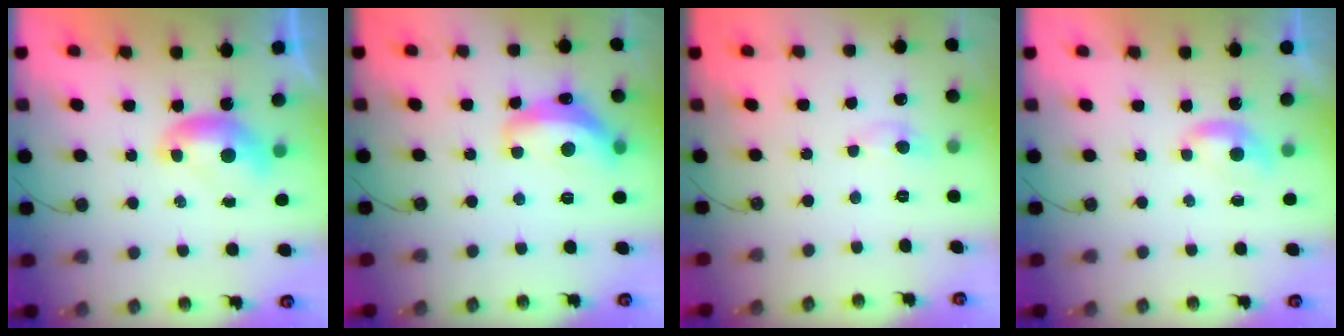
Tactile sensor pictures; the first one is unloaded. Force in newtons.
{"total": 8.5, "press": 8.5, "slide": 0.8}
{"total": 1.7, "press": 1.7, "slide": 0.2}
{"total": 1.6, "press": 1.5, "slide": 0.5}